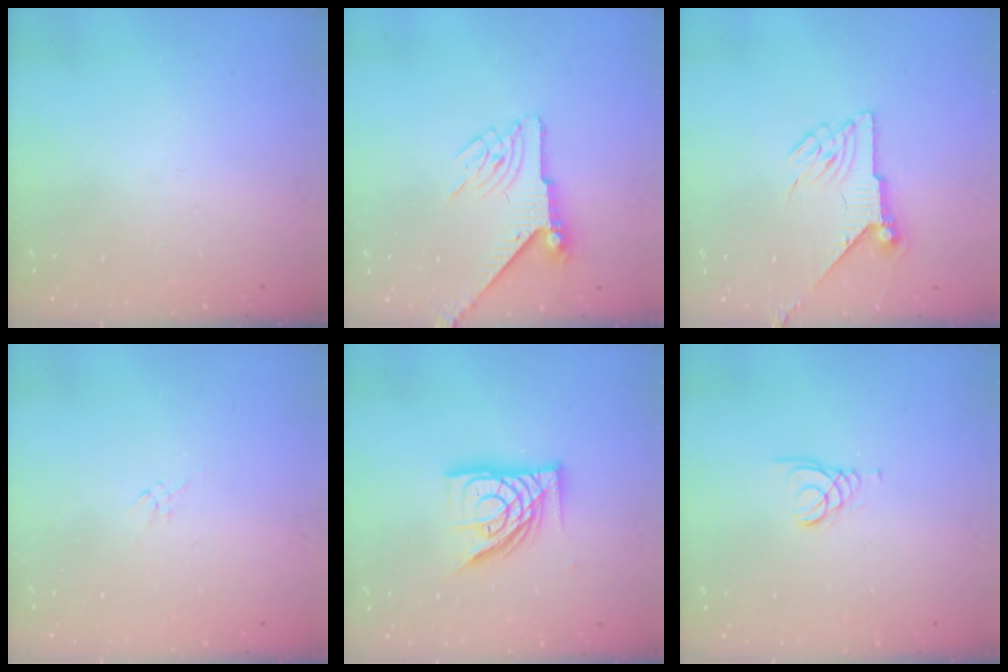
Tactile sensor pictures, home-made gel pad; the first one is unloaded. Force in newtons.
{"total": 6.1, "press": 6.1, "slide": 0.4}
{"total": 7.3, "press": 7.3, "slide": 0.7}
{"total": 3.1, "press": 3.0, "slide": 0.7}
{"total": 14.0, "press": 14.0, "slide": 1.1}
{"total": 1.5, "press": 1.5, "slide": 0.1}